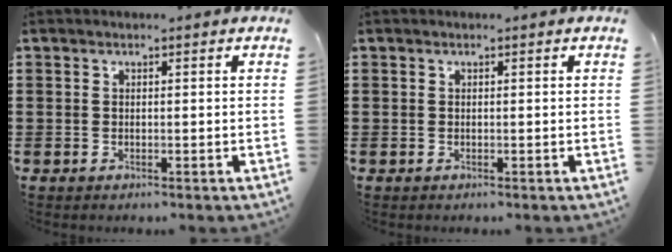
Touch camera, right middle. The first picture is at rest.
{"total": 0.0}